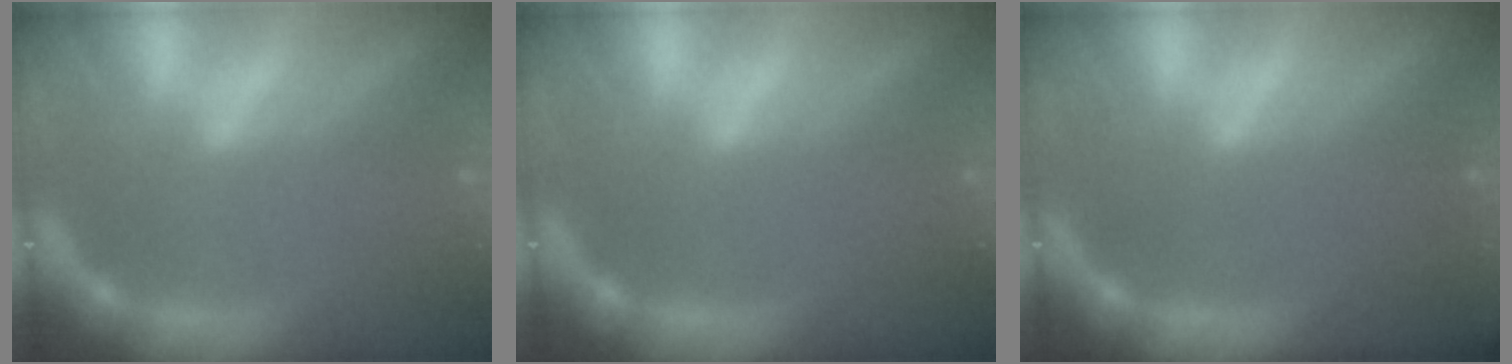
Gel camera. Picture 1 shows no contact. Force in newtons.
{"total": 0.0}
{"total": 2.4}